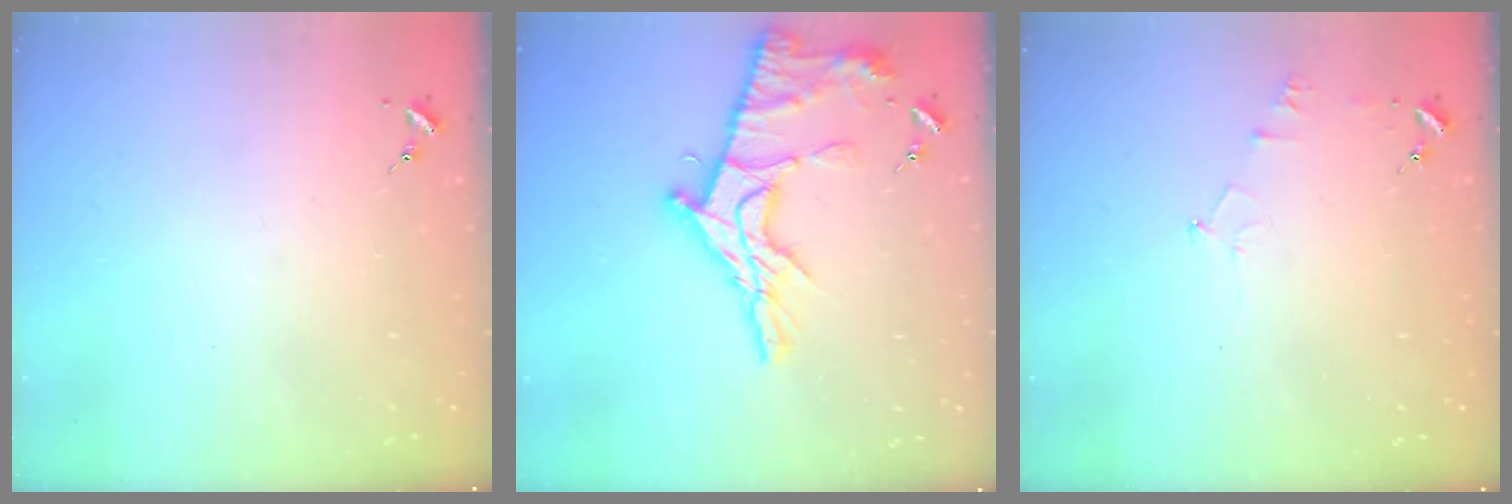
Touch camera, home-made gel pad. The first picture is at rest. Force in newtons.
{"total": 18.0, "press": 18.0, "slide": 1.4}
{"total": 6.6, "press": 6.6, "slide": 0.9}